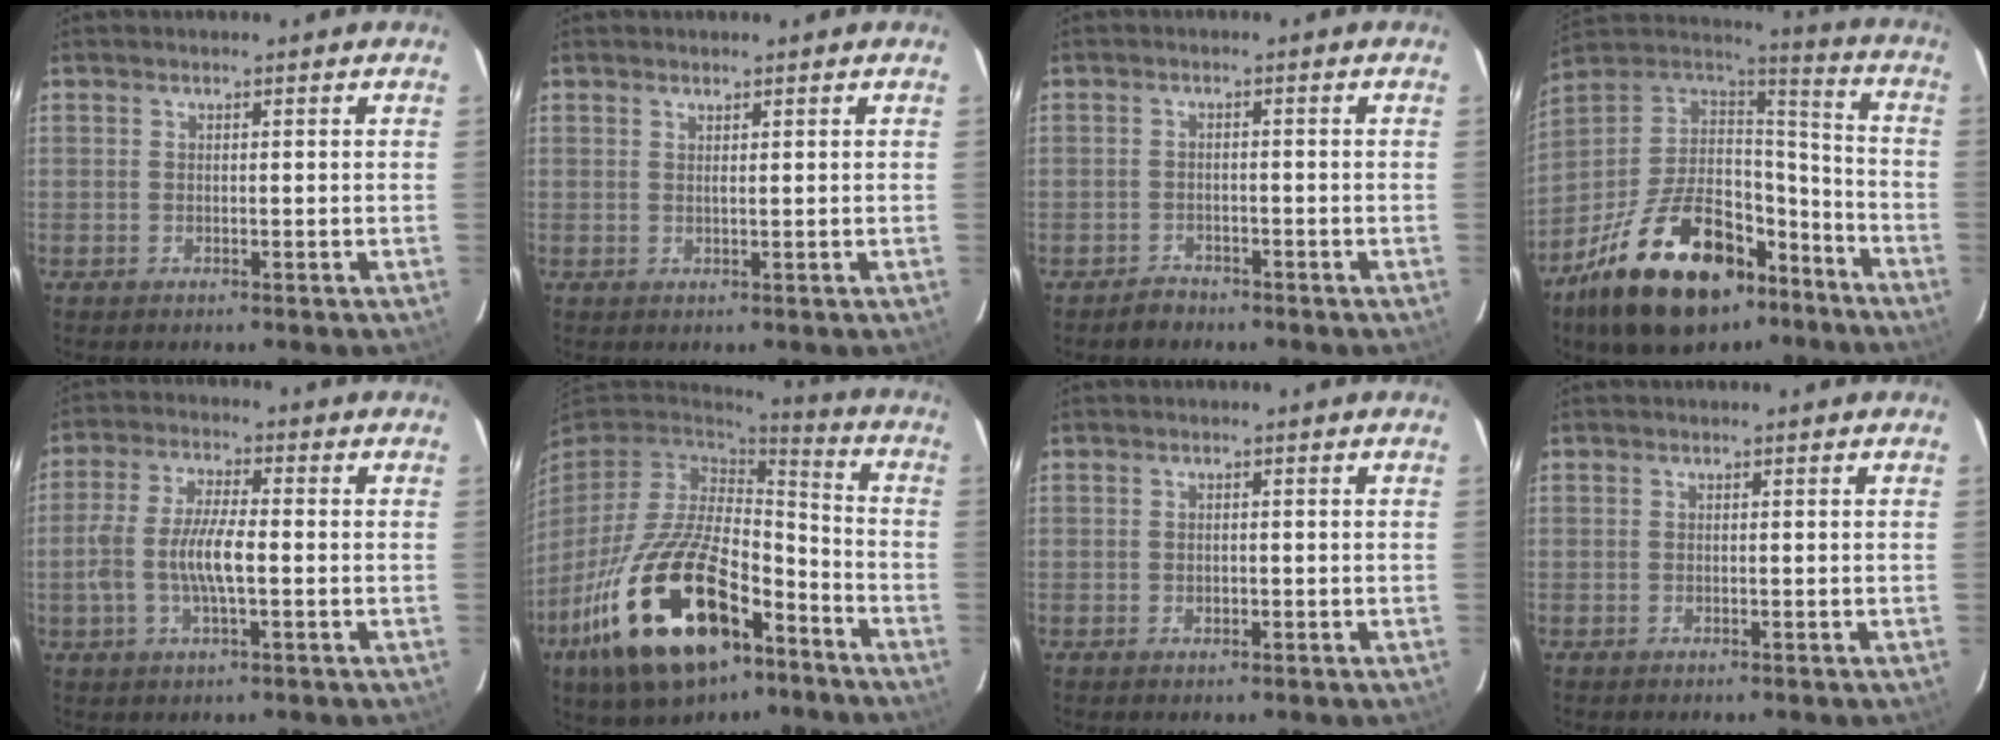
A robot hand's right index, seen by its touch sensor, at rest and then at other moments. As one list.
[{"total": 0.8, "force": [0.7, 0.1, 0.4], "torque": [-0.008, 0.001, 0.011]}, {"total": 2.6, "force": [-2.1, 1.5, 0.1], "torque": [-0.003, 0.008, -0.033]}, {"total": 29.7, "force": [-18.2, 14.6, 18.3], "torque": [-0.349, 0.007, -0.280]}, {"total": 8.6, "force": [-1.5, 2.6, 8.0], "torque": [-0.165, 0.004, -0.029]}, {"total": 26.7, "force": [-13.5, 12.8, 19.2], "torque": [-0.386, -0.019, -0.220]}, {"total": 1.2, "force": [-0.3, 1.0, 0.6], "torque": [-0.010, 0.002, -0.004]}, {"total": 0.0}]